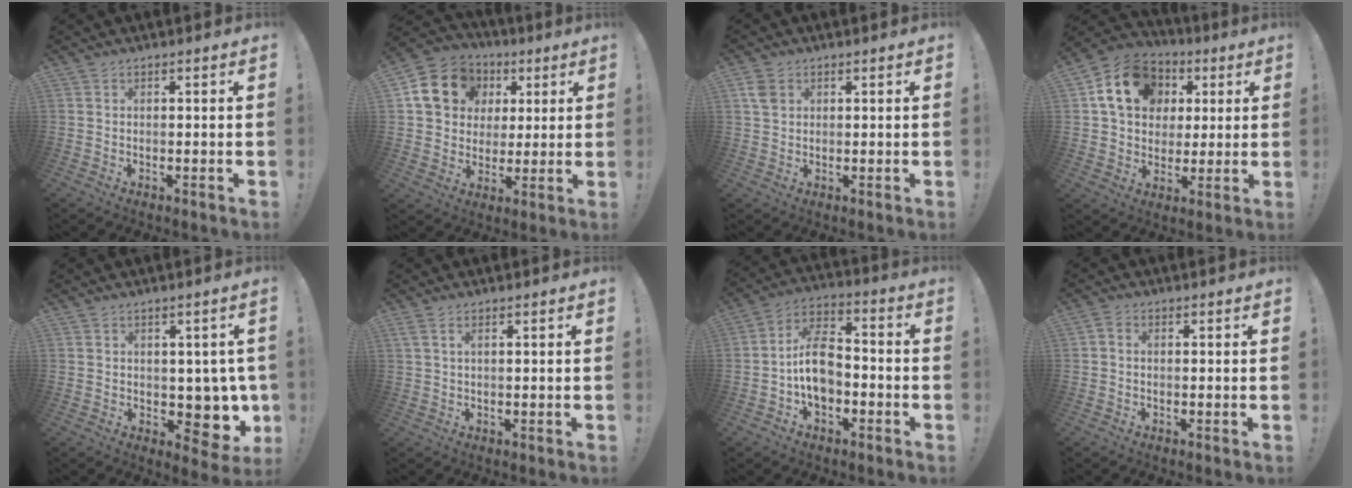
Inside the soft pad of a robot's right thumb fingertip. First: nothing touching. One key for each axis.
{"total": 15.5, "fx": 5.1, "fy": 13.0, "fz": 6.9, "tx": -0.098, "ty": -0.007, "tz": 0.112}
{"total": 3.9, "fx": 1.6, "fy": 2.8, "fz": 2.1, "tx": -0.030, "ty": 0.001, "tz": 0.032}
{"total": 16.6, "fx": 5.6, "fy": 13.2, "fz": 8.4, "tx": -0.118, "ty": -0.013, "tz": 0.113}
{"total": 7.2, "fx": 1.6, "fy": 5.8, "fz": 4.1, "tx": -0.036, "ty": -0.018, "tz": 0.044}
{"total": 1.8, "fx": 0.7, "fy": 0.0, "fz": 1.7, "tx": -0.040, "ty": 0.004, "tz": 0.014}
{"total": 11.9, "fx": -2.2, "fy": 8.3, "fz": 8.3, "tx": -0.149, "ty": 0.023, "tz": -0.039}
{"total": 1.1, "fx": -0.1, "fy": 0.3, "fz": 1.0, "tx": -0.025, "ty": 0.006, "tz": -0.001}